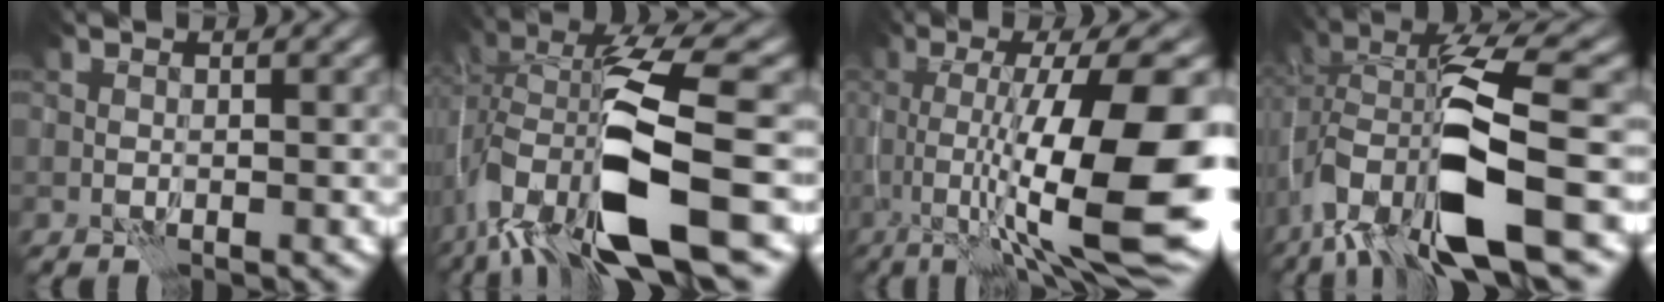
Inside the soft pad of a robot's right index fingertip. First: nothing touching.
{"total": 12.5, "force": [-3.9, 4.2, 11.1], "torque": [-0.211, -0.010, -0.062]}
{"total": 14.1, "force": [-2.7, 3.2, 13.5], "torque": [-0.212, -0.002, -0.035]}
{"total": 11.4, "force": [-3.8, 4.0, 10.0], "torque": [-0.183, -0.001, -0.070]}